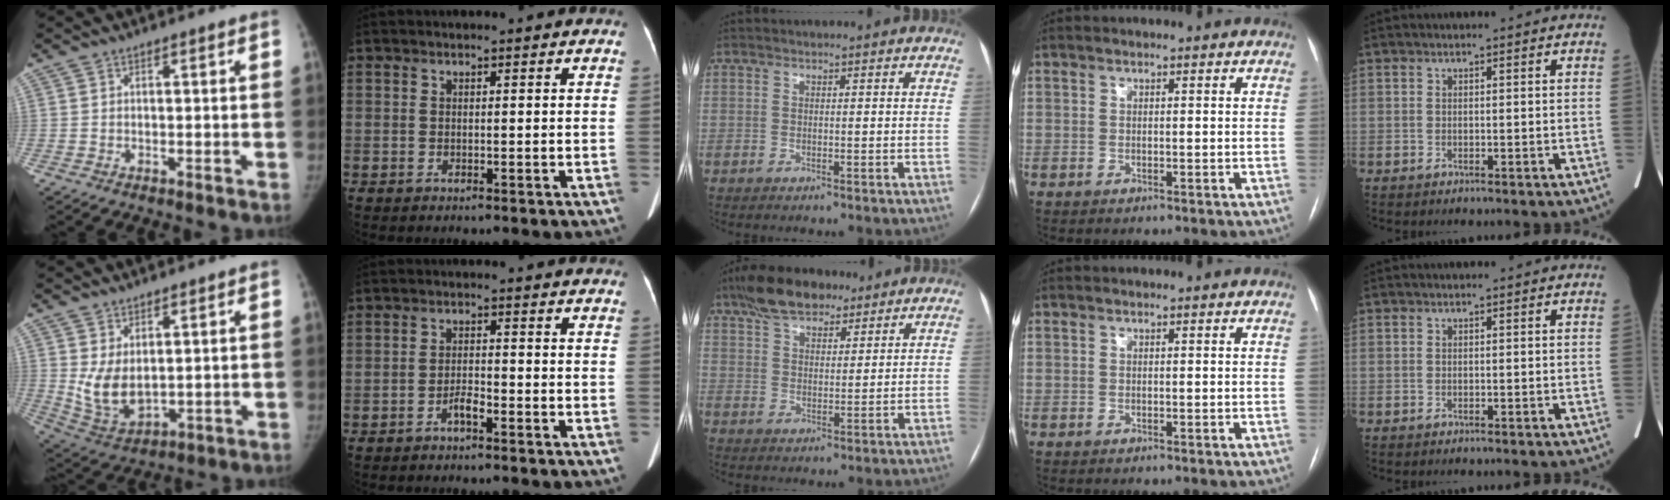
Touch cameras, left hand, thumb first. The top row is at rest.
{"thumb": {"total": 8.1, "force": [1.7, 5.0, 6.2], "torque": [-0.105, -0.024, 0.054]}, "index": {"total": 2.2, "force": [-1.6, 0.3, 1.5], "torque": [-0.027, 0.003, -0.030]}, "middle": {"total": 9.4, "force": [7.1, 3.9, 4.7], "torque": [-0.088, 0.018, 0.125]}}